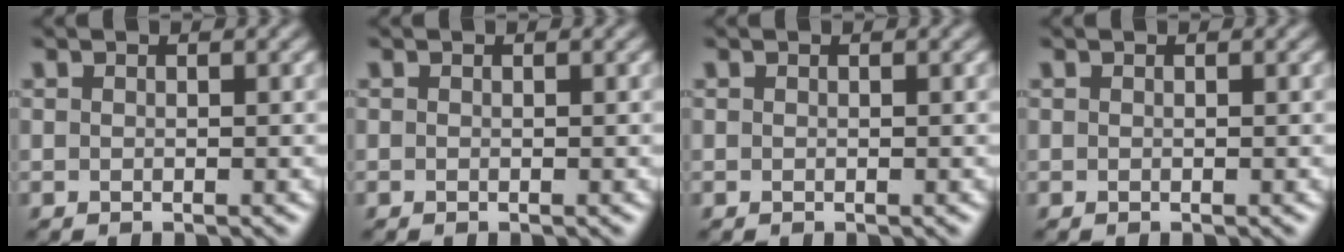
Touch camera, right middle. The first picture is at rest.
{"total": 0.0}
{"total": 0.0}
{"total": 0.0}